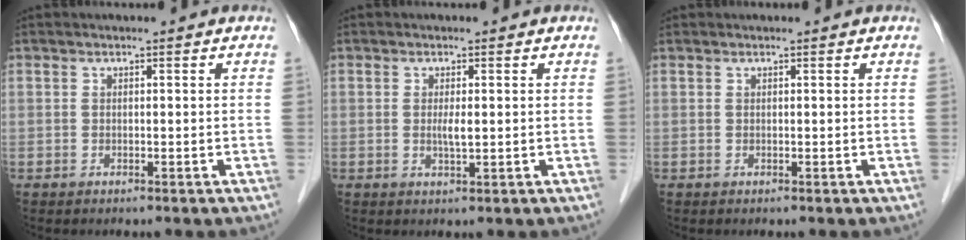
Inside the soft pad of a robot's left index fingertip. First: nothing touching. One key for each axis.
{"total": 1.7, "fx": 0.2, "fy": 0.2, "fz": 1.7, "tx": -0.035, "ty": -0.003, "tz": 0.002}
{"total": 0.0}